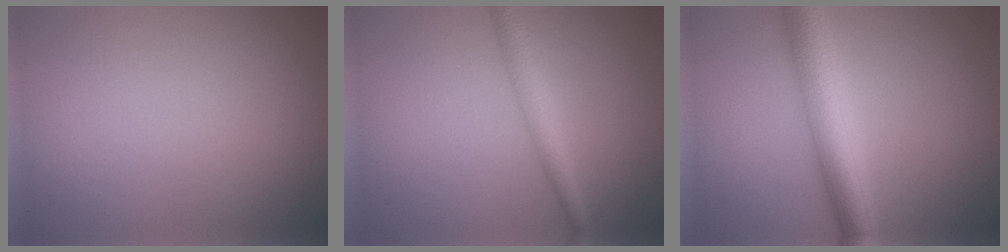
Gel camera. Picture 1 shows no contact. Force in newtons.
{"total": 2.6, "press": 2.6, "slide": 0.1}
{"total": 6.3, "press": 6.3, "slide": 0.1}